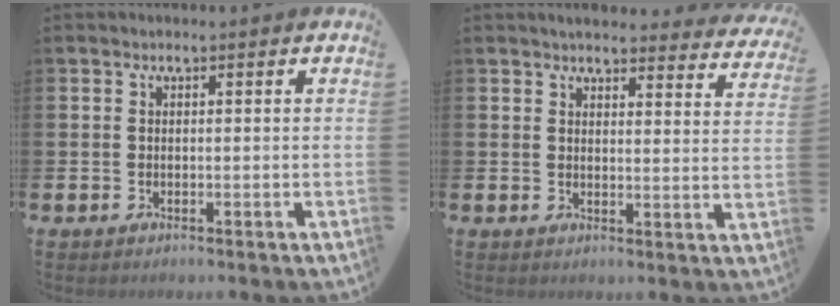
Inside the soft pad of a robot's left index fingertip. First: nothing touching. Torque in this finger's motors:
{"motor_torque": [0.90, -1.24, 0.36, 0.04]}